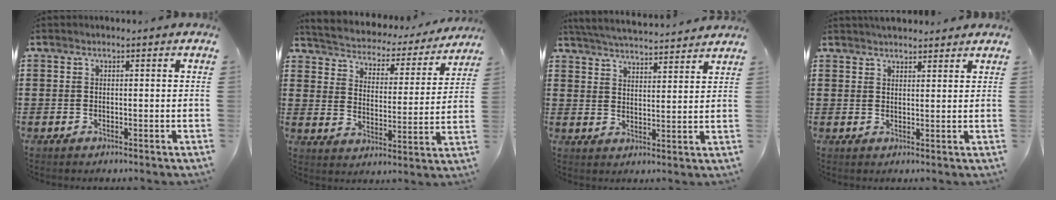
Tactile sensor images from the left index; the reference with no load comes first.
{"total": 2.7, "force": [2.6, 0.5, -0.1], "torque": [-0.021, -0.027, 0.033]}
{"total": 4.7, "force": [4.7, -0.4, 0.6], "torque": [-0.031, -0.030, 0.081]}
{"total": 2.2, "force": [2.2, 0.3, 0.0], "torque": [-0.006, 0.001, 0.042]}